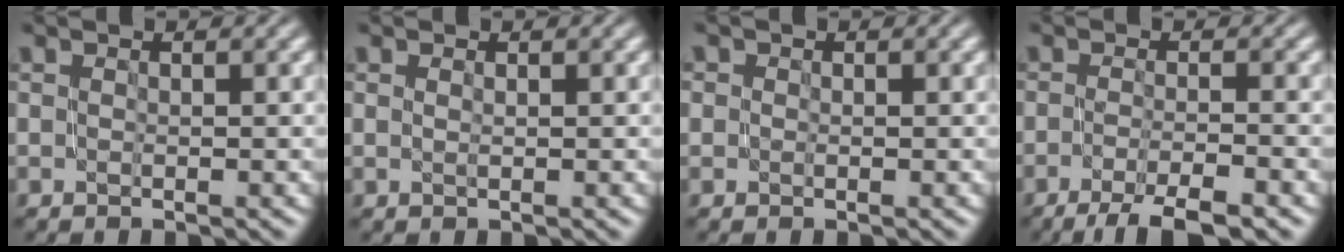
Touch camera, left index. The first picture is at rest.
{"total": 0.0}
{"total": 0.6, "force": [0.2, 0.5, 0.1], "torque": [0.001, -0.003, -0.002]}
{"total": 5.2, "force": [-3.5, 1.0, 3.7], "torque": [-0.055, -0.002, -0.065]}